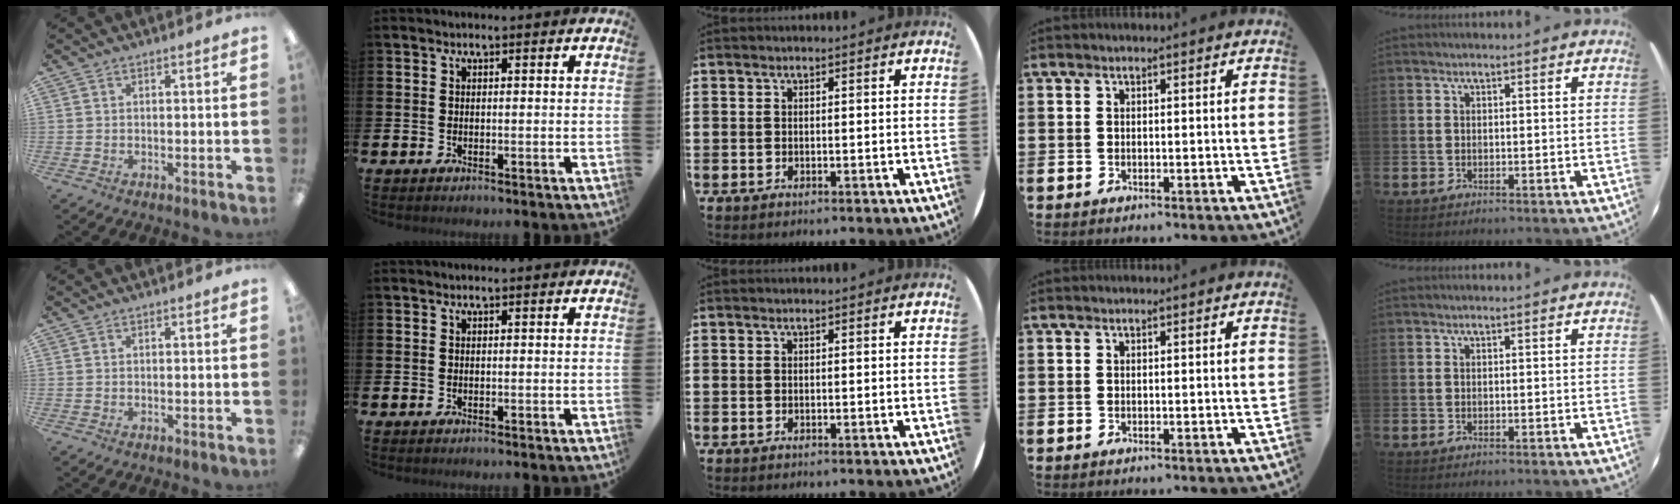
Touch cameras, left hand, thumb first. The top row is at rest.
{}